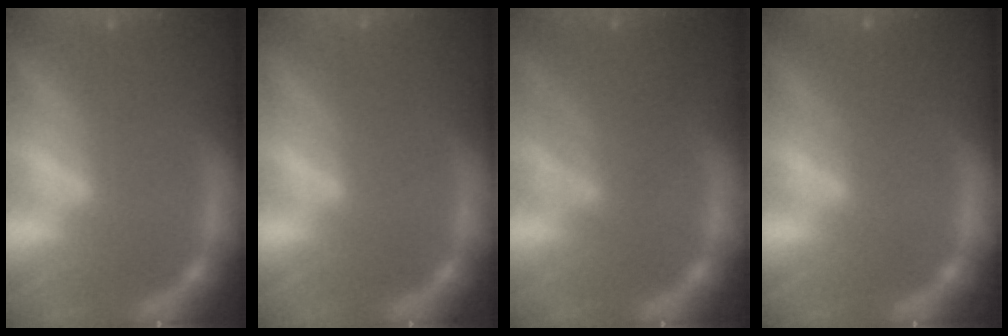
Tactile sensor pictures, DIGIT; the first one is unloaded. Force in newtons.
{"total": 0.0}
{"total": 4.5}
{"total": 1.9}